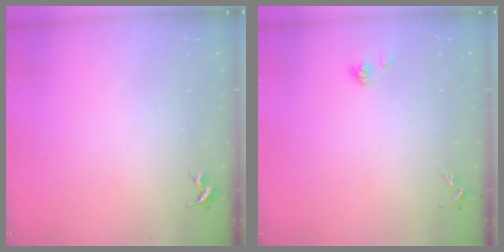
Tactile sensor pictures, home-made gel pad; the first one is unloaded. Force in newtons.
{"total": 3.8, "press": 3.4, "slide": 1.7}